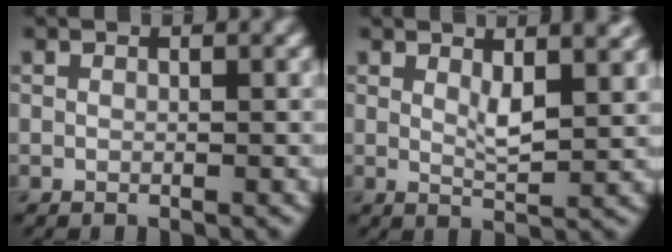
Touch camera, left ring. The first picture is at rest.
{"total": 3.5, "force": [1.5, 0.9, 3.0], "torque": [-0.052, -0.001, 0.025]}